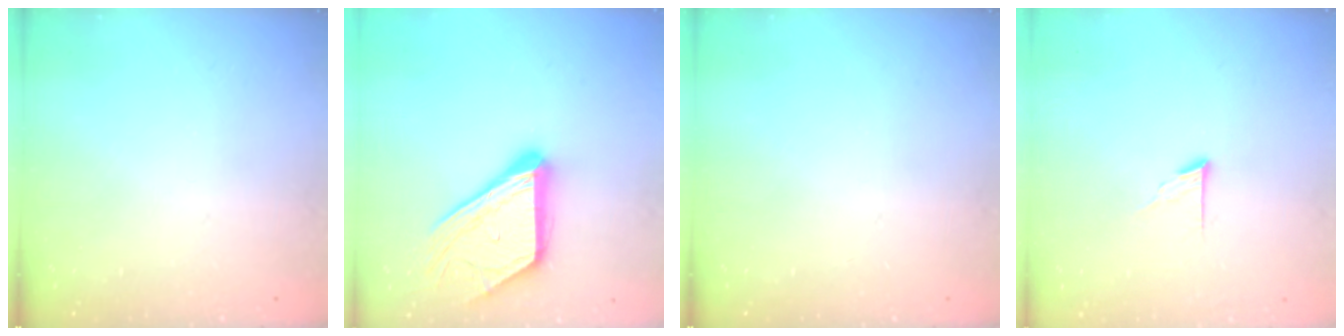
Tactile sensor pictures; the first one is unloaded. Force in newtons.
{"total": 17.1, "press": 17.0, "slide": 1.6}
{"total": 0.0}
{"total": 5.7, "press": 5.7, "slide": 0.6}